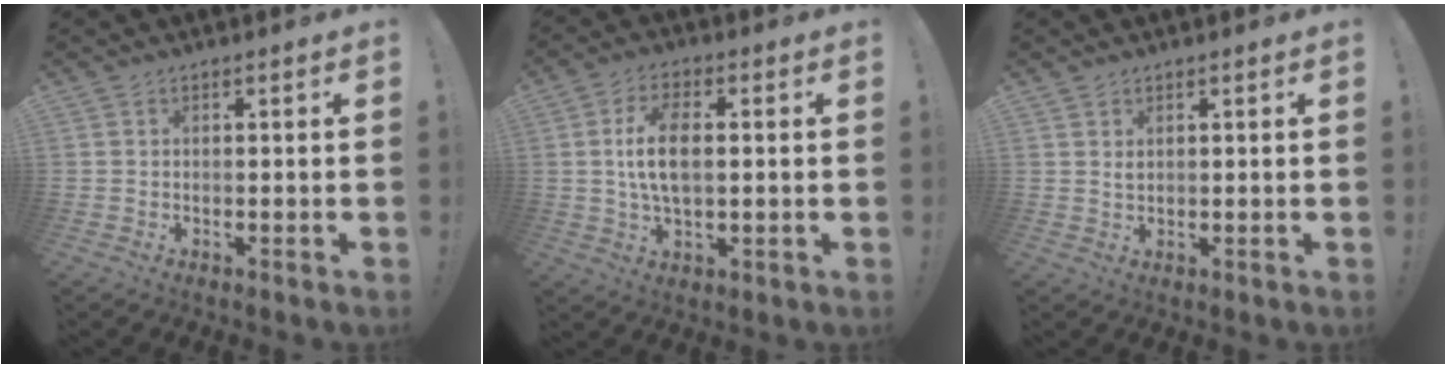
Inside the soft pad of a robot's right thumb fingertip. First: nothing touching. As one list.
[{"total": 10.1, "force": [0.9, 5.5, 8.5], "torque": [-0.157, 0.001, 0.016]}, {"total": 1.3, "force": [0.9, 0.6, 0.7], "torque": [-0.010, -0.002, 0.016]}]